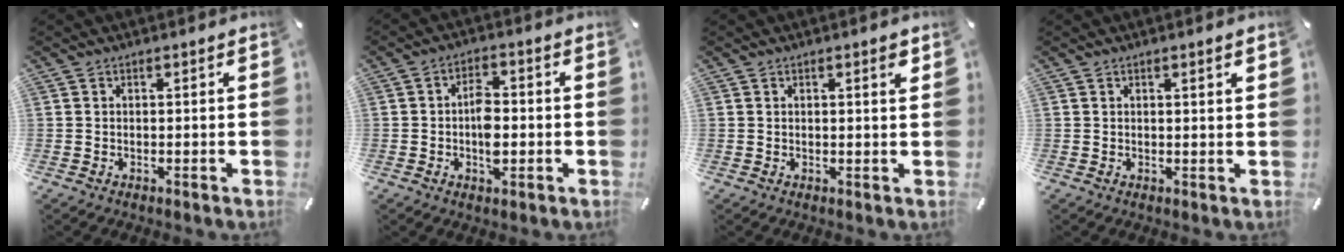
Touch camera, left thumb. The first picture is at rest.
{"total": 6.1, "force": [-1.0, 3.4, 5.0], "torque": [-0.092, 0.002, -0.019]}
{"total": 1.7, "force": [0.9, 0.3, 1.4], "torque": [-0.021, -0.001, 0.012]}
{"total": 1.6, "force": [0.8, 0.1, 1.4], "torque": [-0.027, 0.002, 0.012]}